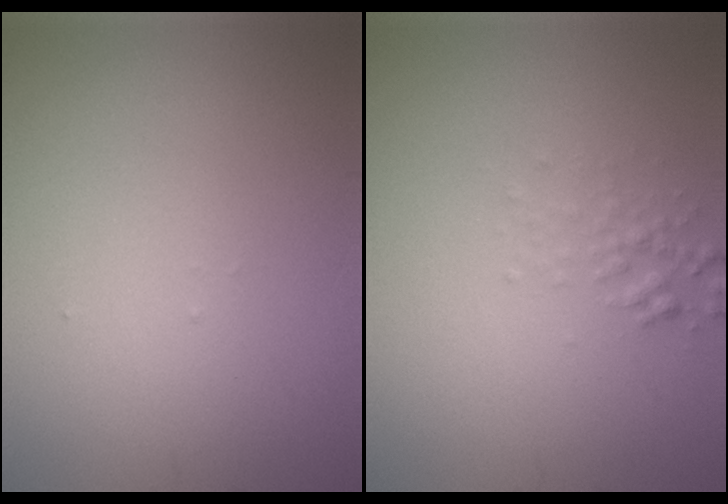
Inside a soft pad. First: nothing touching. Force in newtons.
{"total": 1.3, "press": 1.3, "slide": 0.0}